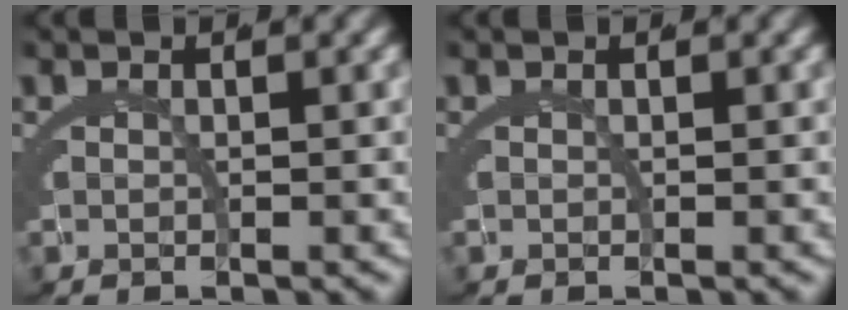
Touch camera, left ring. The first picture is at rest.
{"total": 0.0}